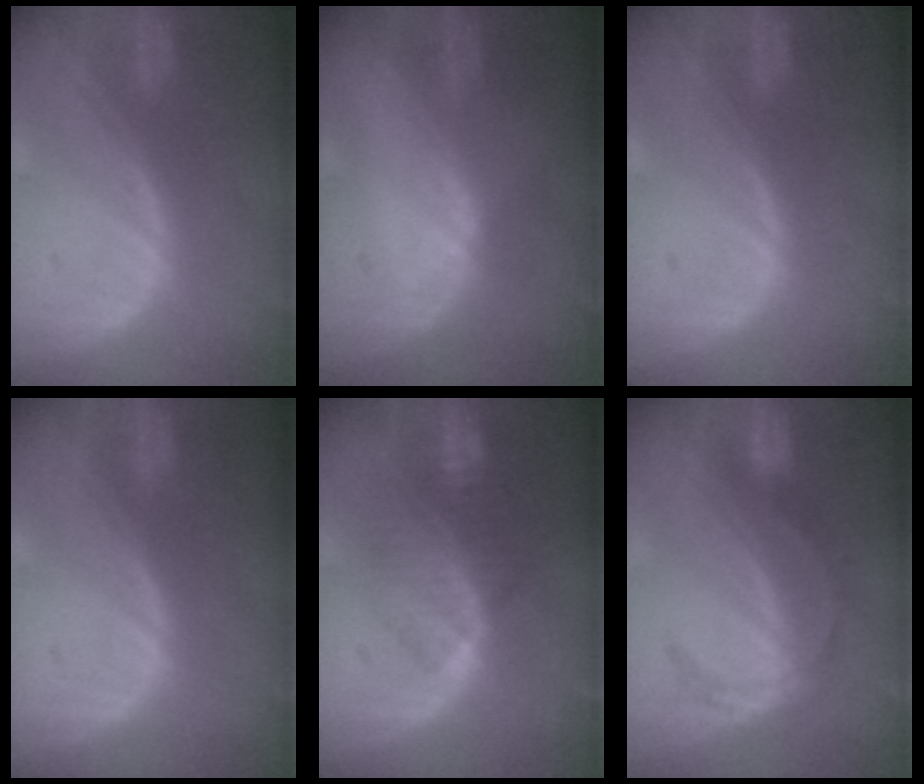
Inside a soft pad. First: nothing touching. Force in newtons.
{"total": 1.2, "press": 0.9, "slide": 0.8}
{"total": 0.0}
{"total": 0.0}
{"total": 8.4, "press": 7.3, "slide": 4.1}
{"total": 4.6, "press": 4.2, "slide": 1.9}